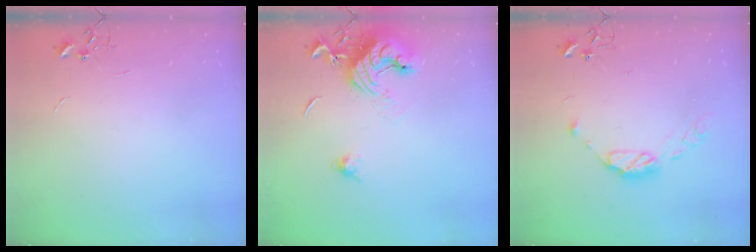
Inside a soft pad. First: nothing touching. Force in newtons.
{"total": 14.1, "press": 14.0, "slide": 1.8}
{"total": 9.5, "press": 9.5, "slide": 0.7}